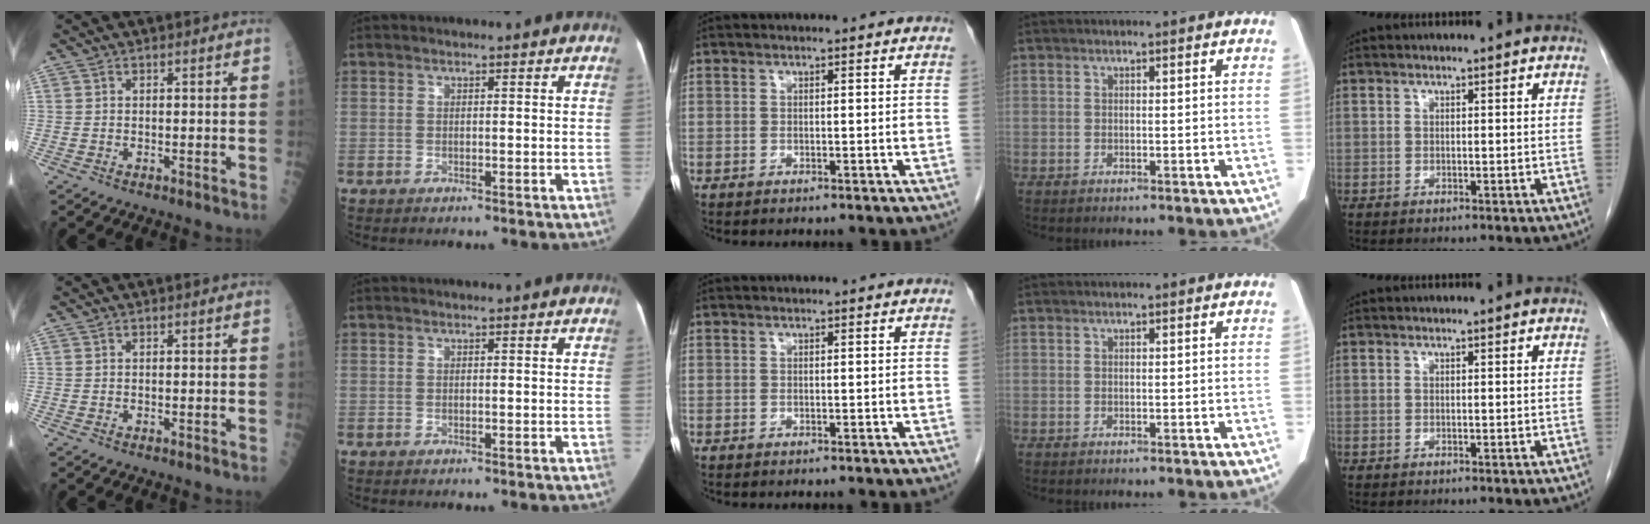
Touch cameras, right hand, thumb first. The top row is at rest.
{}